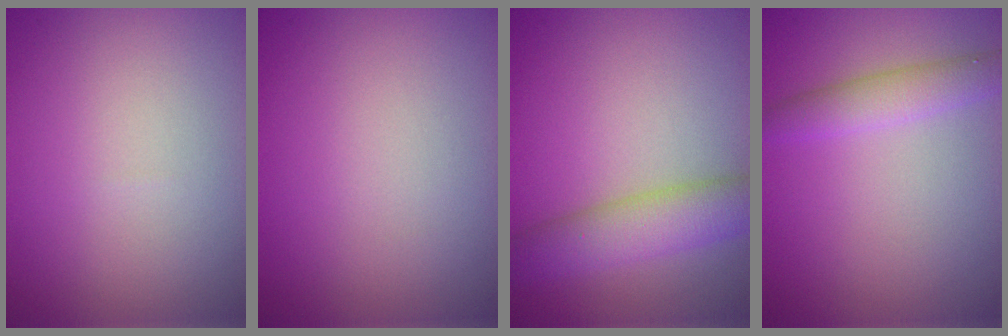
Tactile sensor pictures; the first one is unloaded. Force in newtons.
{"total": 0.0}
{"total": 4.8, "press": 4.8, "slide": 0.2}
{"total": 2.4, "press": 2.4, "slide": 0.1}